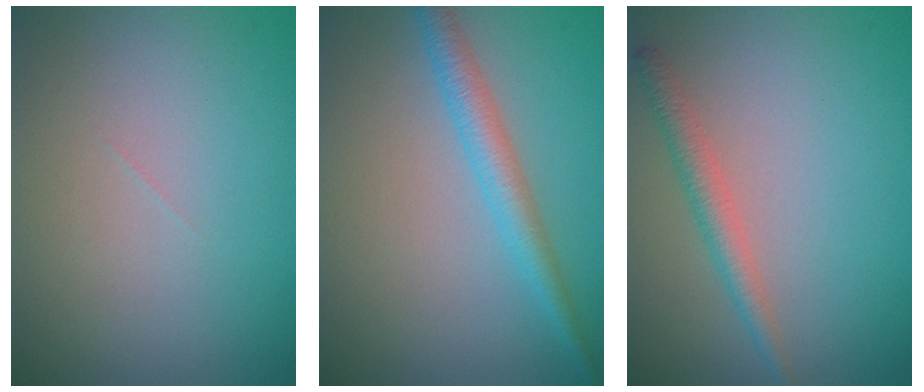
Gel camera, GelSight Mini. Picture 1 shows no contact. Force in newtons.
{"total": 2.7, "press": 2.7, "slide": 0.2}
{"total": 2.0, "press": 2.0, "slide": 0.0}